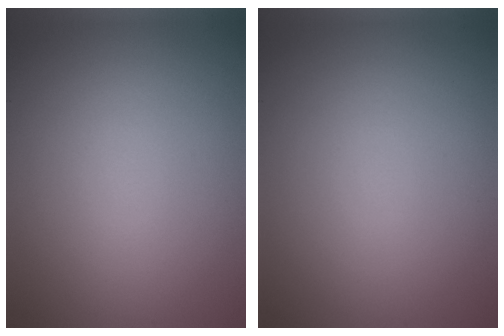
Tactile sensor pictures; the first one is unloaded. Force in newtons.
{"total": 0.0}